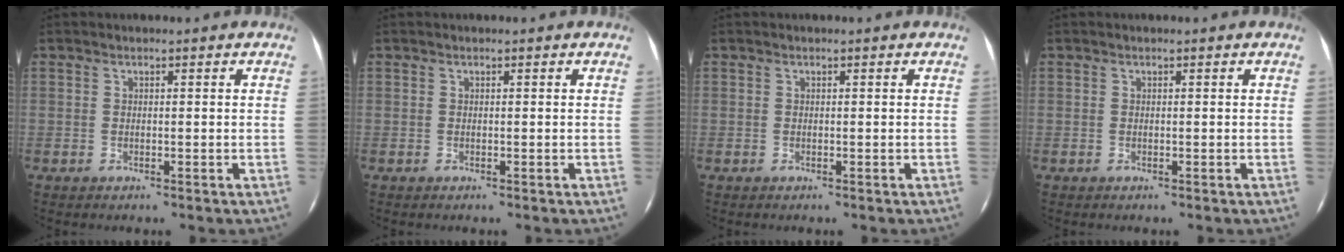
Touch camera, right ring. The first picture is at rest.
{"total": 0.0}
{"total": 0.0}
{"total": 0.0}